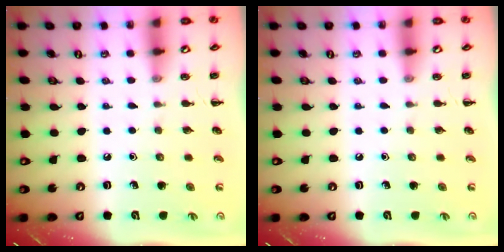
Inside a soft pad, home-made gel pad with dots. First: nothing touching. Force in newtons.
{"total": 0.0}